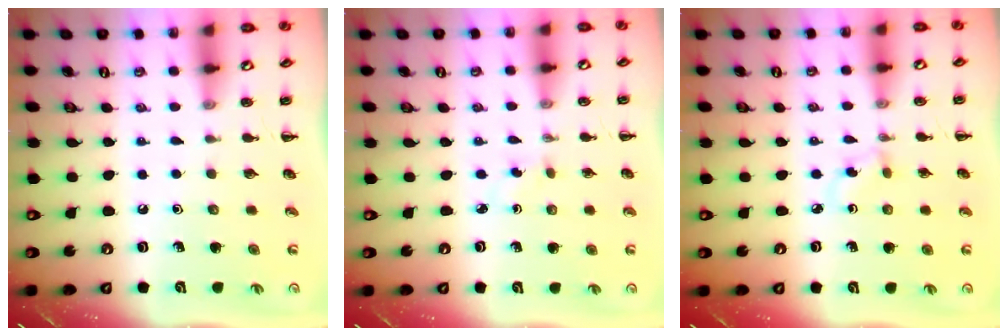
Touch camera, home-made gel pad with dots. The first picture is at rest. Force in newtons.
{"total": 1.3, "press": 1.1, "slide": 0.7}
{"total": 2.6, "press": 2.3, "slide": 1.1}